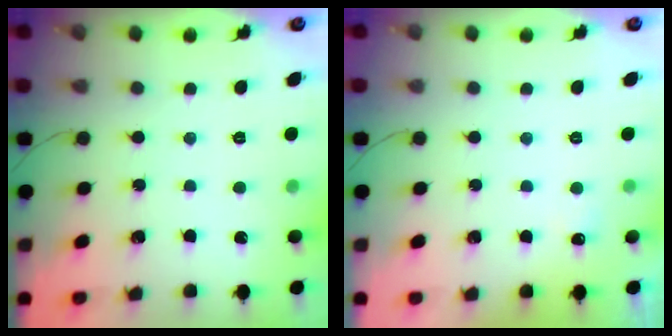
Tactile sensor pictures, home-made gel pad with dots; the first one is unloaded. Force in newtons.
{"total": 11.2, "press": 2.2, "slide": 11.0}